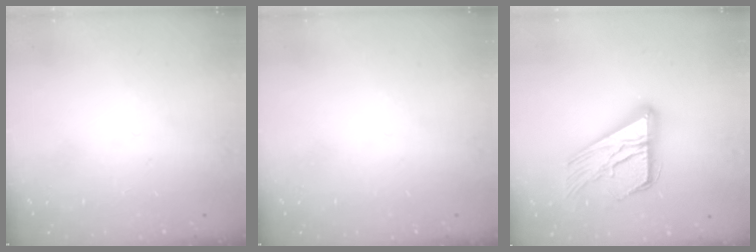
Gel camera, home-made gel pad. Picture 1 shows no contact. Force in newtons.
{"total": 0.0}
{"total": 20.0, "press": 20.0, "slide": 1.8}